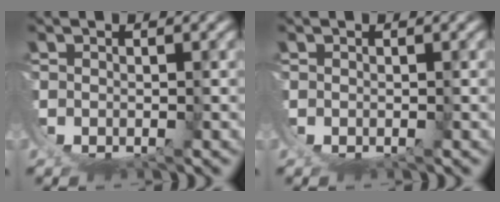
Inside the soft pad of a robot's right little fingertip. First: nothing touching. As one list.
[{"total": 0.0}]